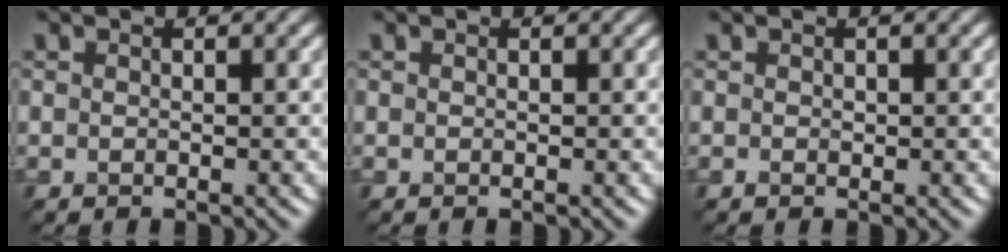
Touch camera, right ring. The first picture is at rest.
{"total": 0.0}
{"total": 0.0}